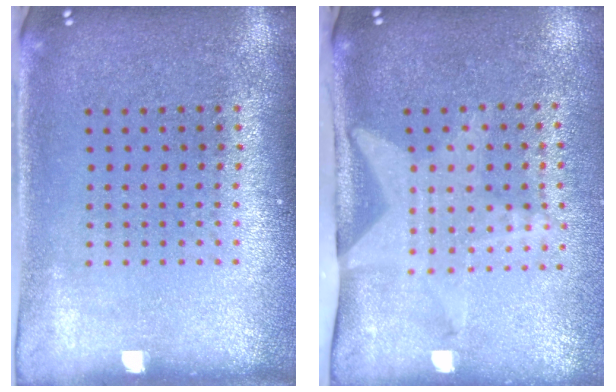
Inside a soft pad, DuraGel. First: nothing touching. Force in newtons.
{"total": 2.0, "press": 1.5, "slide": 1.3}